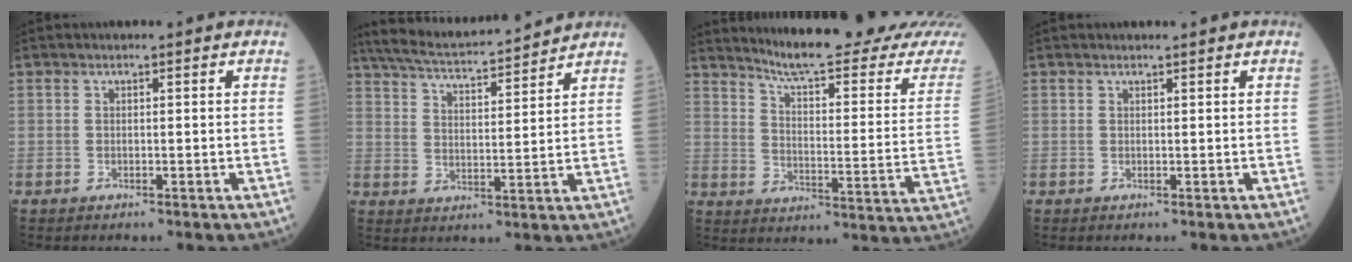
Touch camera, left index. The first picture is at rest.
{"total": 15.1, "force": [14.0, 1.2, 5.4], "torque": [-0.105, 0.023, 0.221]}
{"total": 22.0, "force": [20.5, -0.7, 8.0], "torque": [-0.124, -0.103, 0.261]}
{"total": 1.2, "force": [1.1, 0.0, 0.5], "torque": [-0.007, 0.008, 0.020]}